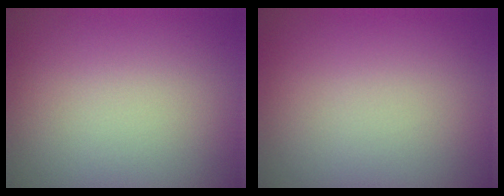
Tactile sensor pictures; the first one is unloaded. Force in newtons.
{"total": 0.0}